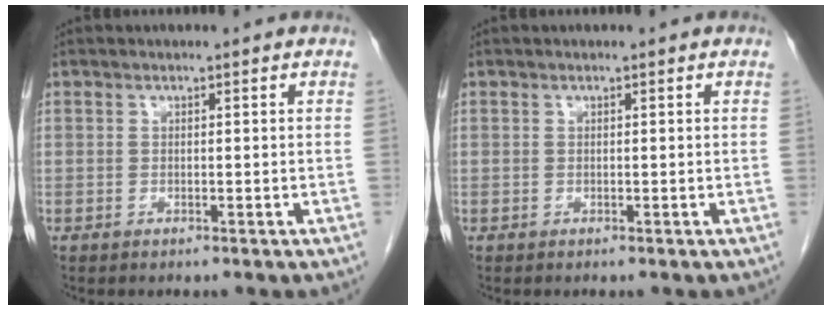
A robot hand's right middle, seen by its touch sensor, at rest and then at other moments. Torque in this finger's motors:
{"motor_torque": [0.00, 0.00, 0.00, -0.01]}